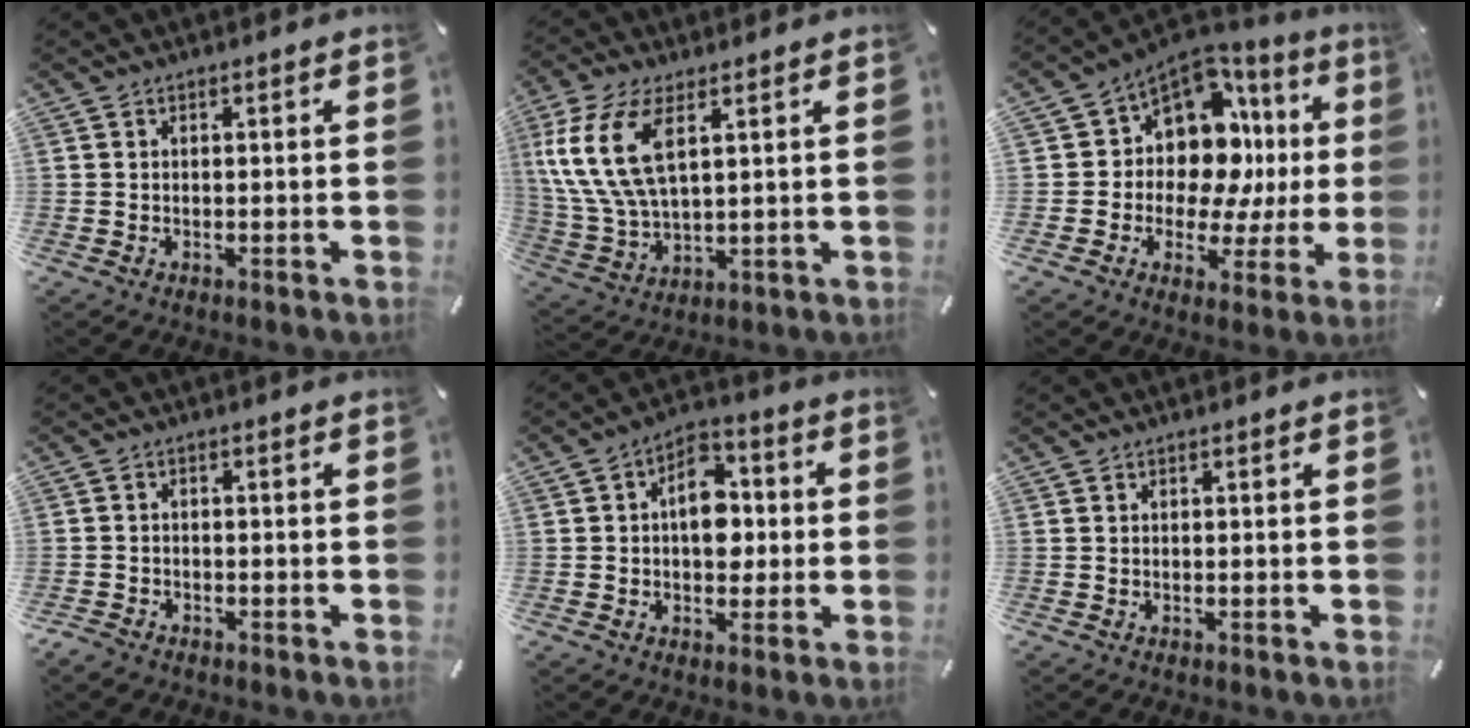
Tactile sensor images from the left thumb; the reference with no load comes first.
{"total": 13.9, "force": [5.3, 7.1, 10.7], "torque": [-0.257, -0.010, 0.093]}
{"total": 12.7, "force": [3.1, 9.9, 7.3], "torque": [-0.116, -0.050, 0.056]}
{"total": 1.8, "force": [-1.4, 1.0, 0.3], "torque": [-0.014, 0.006, -0.032]}
{"total": 9.8, "force": [0.0, 7.1, 6.8], "torque": [-0.088, 0.010, -0.001]}
{"total": 0.0}